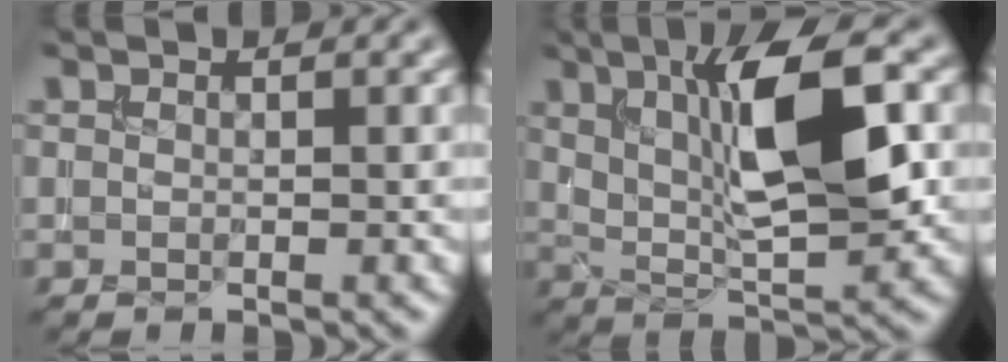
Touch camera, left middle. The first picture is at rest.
{"total": 9.2, "force": [2.4, 2.8, 8.5], "torque": [-0.142, -0.002, 0.041]}